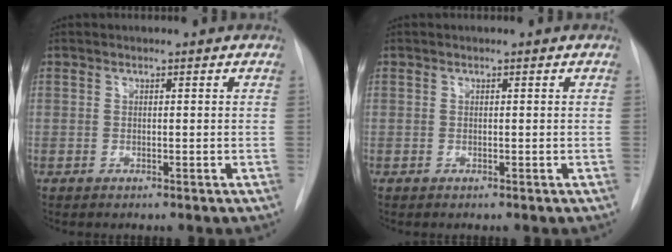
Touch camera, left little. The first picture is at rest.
{"total": 0.0}